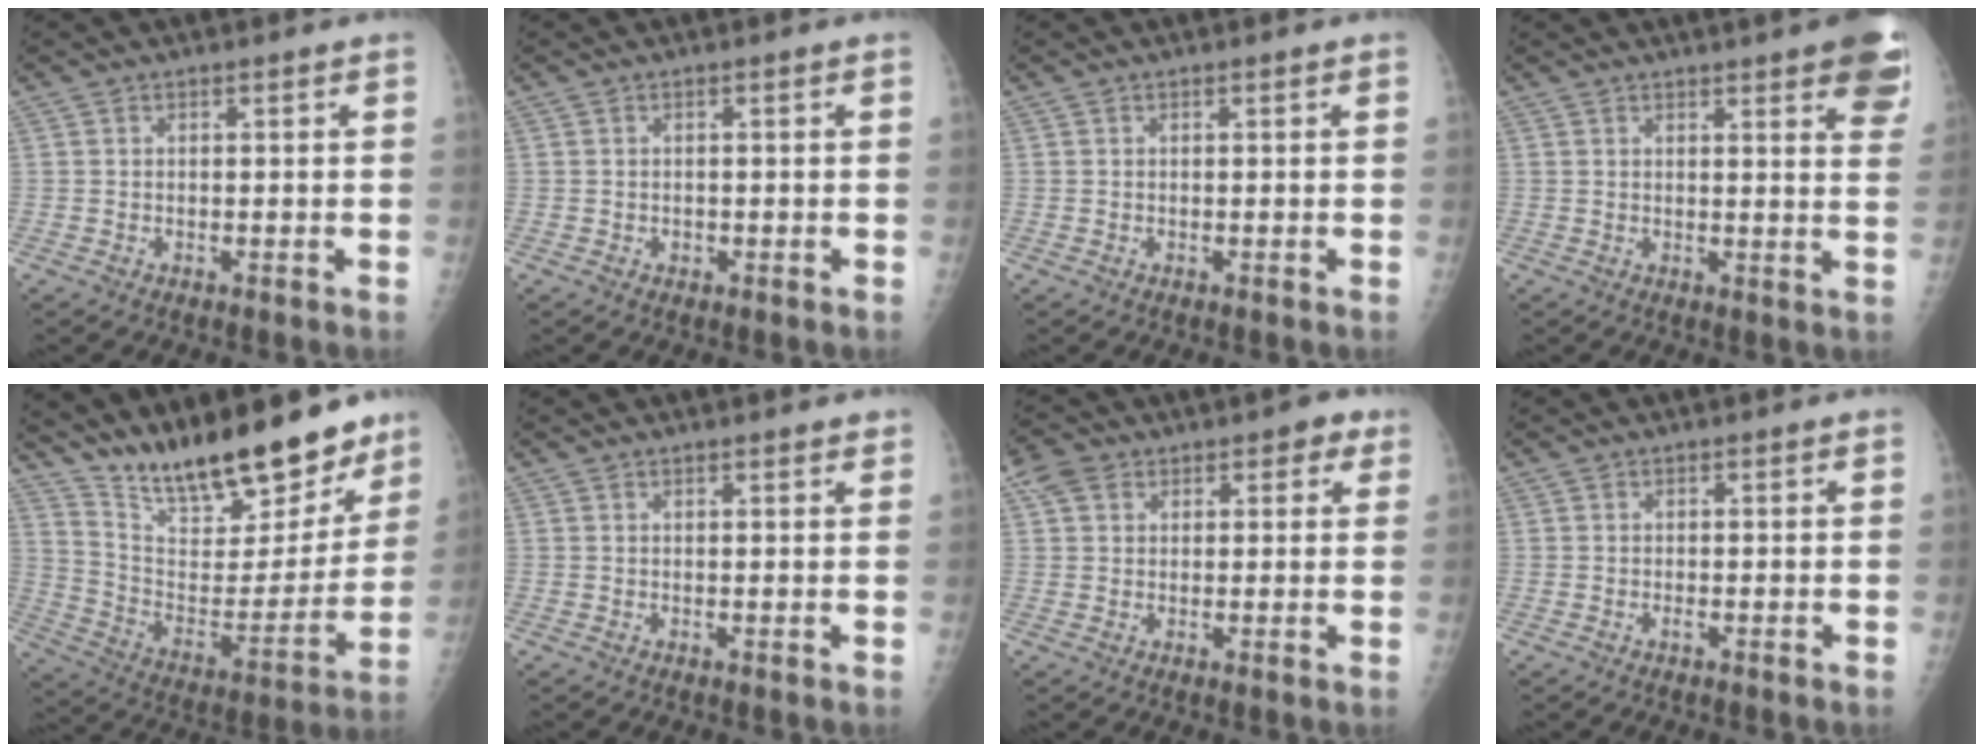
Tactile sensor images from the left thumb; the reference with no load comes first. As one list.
[{"total": 0.7, "force": [-0.2, 0.6, 0.4], "torque": [-0.002, 0.004, -0.001]}, {"total": 0.0}, {"total": 12.2, "force": [7.1, 2.5, 9.7], "torque": [-0.095, -0.022, 0.072]}, {"total": 24.0, "force": [19.3, 7.7, 11.9], "torque": [-0.149, -0.099, 0.318]}, {"total": 1.9, "force": [1.5, 0.4, 1.0], "torque": [-0.008, -0.002, 0.019]}, {"total": 7.5, "force": [3.9, 5.1, 3.9], "torque": [-0.032, 0.001, 0.061]}, {"total": 0.6, "force": [-0.1, 0.1, 0.6], "torque": [-0.010, 0.004, 0.000]}]